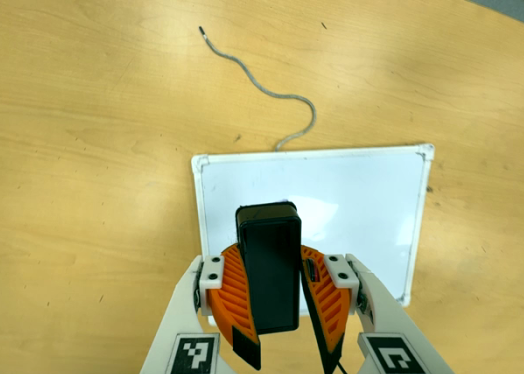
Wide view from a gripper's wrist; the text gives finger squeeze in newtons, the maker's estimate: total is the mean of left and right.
{"total": 11.4, "left": 10.7, "right": 12.1}